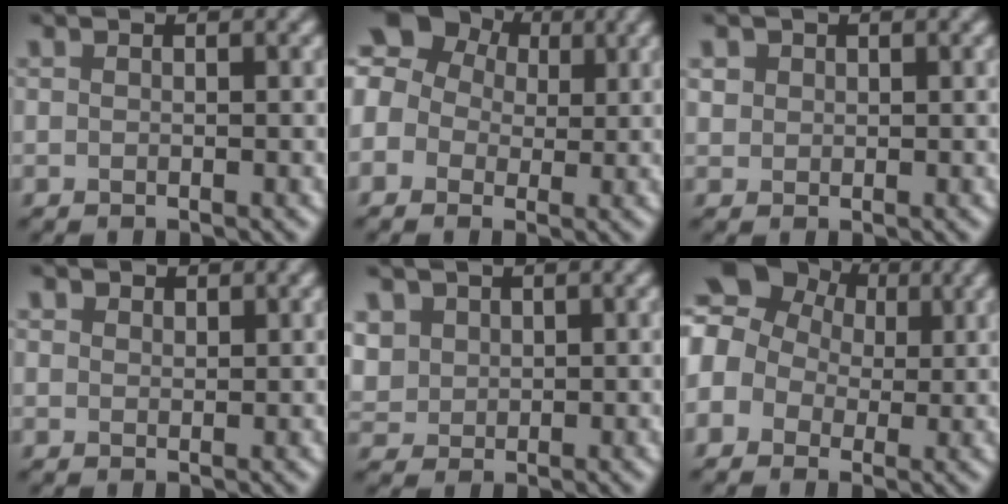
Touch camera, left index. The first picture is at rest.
{"total": 6.7, "force": [1.4, 5.7, 3.2], "torque": [-0.072, 0.034, -0.007]}
{"total": 1.0, "force": [0.4, 0.9, 0.2], "torque": [-0.009, -0.004, 0.014]}
{"total": 1.5, "force": [1.1, 0.9, 0.6], "torque": [-0.016, -0.003, 0.018]}
{"total": 2.9, "force": [1.2, 2.4, 1.1], "torque": [-0.047, 0.005, 0.037]}
{"total": 8.5, "force": [1.7, 7.3, 4.1], "torque": [-0.091, 0.032, -0.003]}